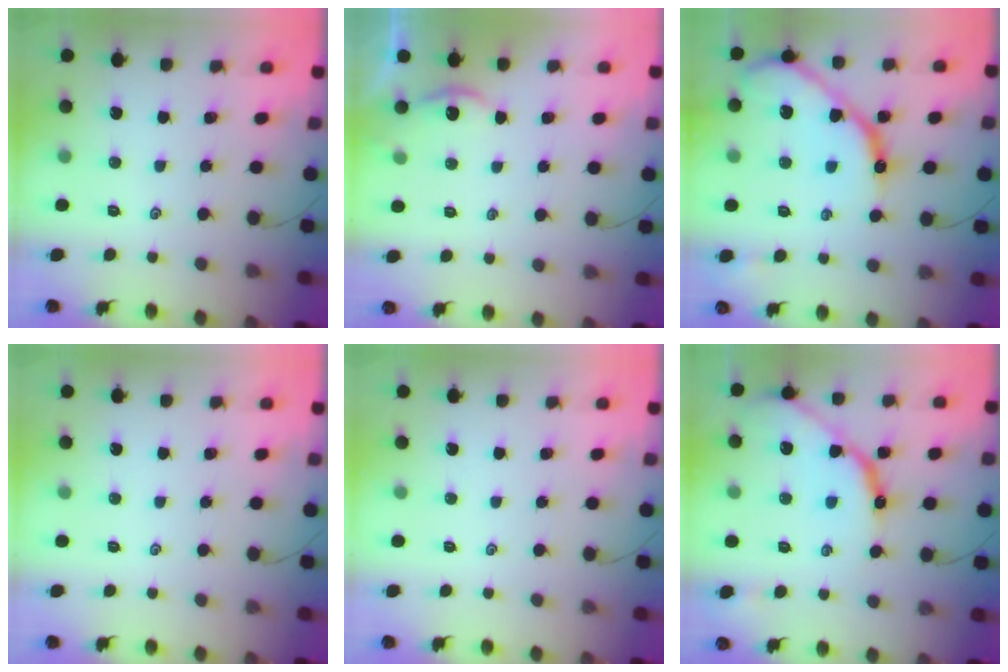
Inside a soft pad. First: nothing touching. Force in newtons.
{"total": 2.4, "press": 2.4, "slide": 0.1}
{"total": 13.8, "press": 13.7, "slide": 1.2}
{"total": 0.0}
{"total": 0.0}
{"total": 12.0, "press": 12.0, "slide": 1.1}